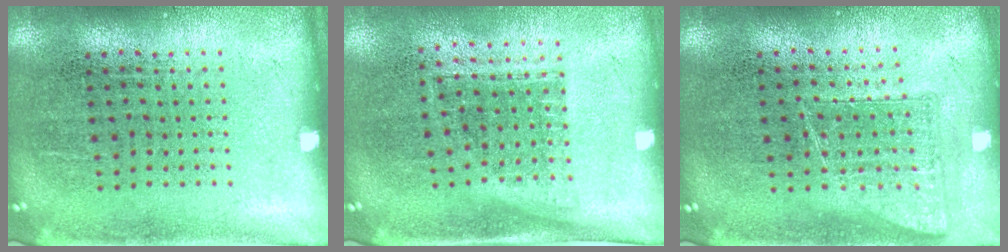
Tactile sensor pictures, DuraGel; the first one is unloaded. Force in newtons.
{"total": 1.2, "press": 0.9, "slide": 0.7}
{"total": 0.8, "press": 0.8, "slide": 0.2}